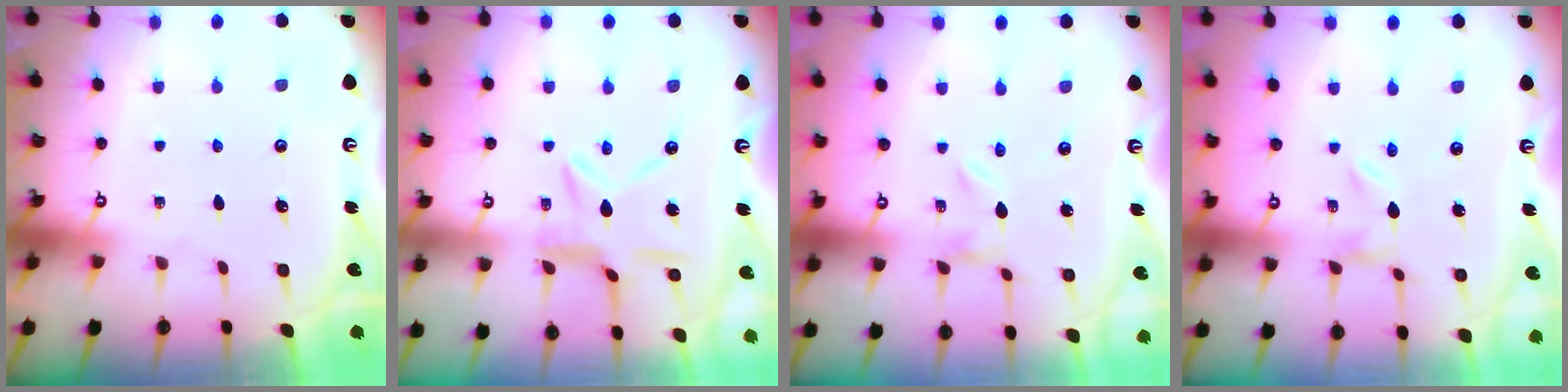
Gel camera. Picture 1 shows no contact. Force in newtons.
{"total": 10.5, "press": 10.4, "slide": 0.9}
{"total": 0.0}
{"total": 0.0}